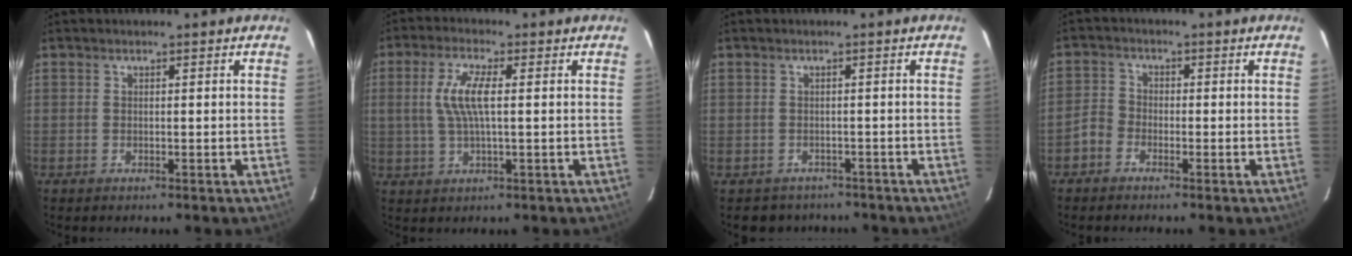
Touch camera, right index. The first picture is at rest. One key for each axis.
{"total": 7.3, "fx": 0.8, "fy": 1.8, "fz": 7.0, "tx": -0.140, "ty": 0.005, "tz": 0.019}
{"total": 4.3, "fx": -3.0, "fy": 3.1, "fz": 0.1, "tx": 0.004, "ty": 0.018, "tz": -0.038}
{"total": 3.0, "fx": -2.0, "fy": 2.2, "fz": 0.7, "tx": -0.015, "ty": 0.012, "tz": -0.042}